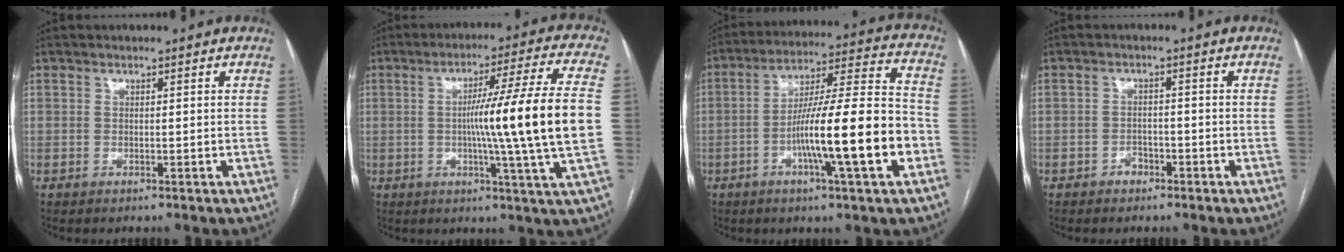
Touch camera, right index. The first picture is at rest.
{"total": 17.2, "force": [-0.8, -2.4, 17.0], "torque": [-0.258, -0.005, -0.025]}
{"total": 17.6, "force": [-5.3, 0.5, 16.7], "torque": [-0.273, 0.005, -0.087]}
{"total": 1.9, "force": [-1.4, 1.2, 0.7], "torque": [-0.010, 0.006, -0.022]}